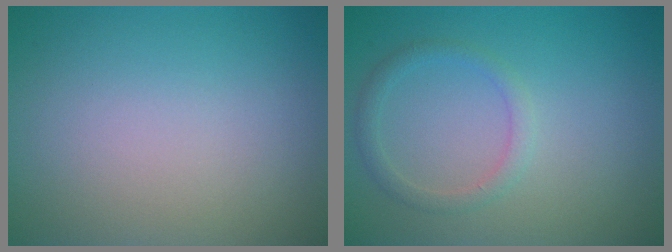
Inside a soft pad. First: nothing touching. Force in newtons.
{"total": 1.6, "press": 1.6, "slide": 0.1}